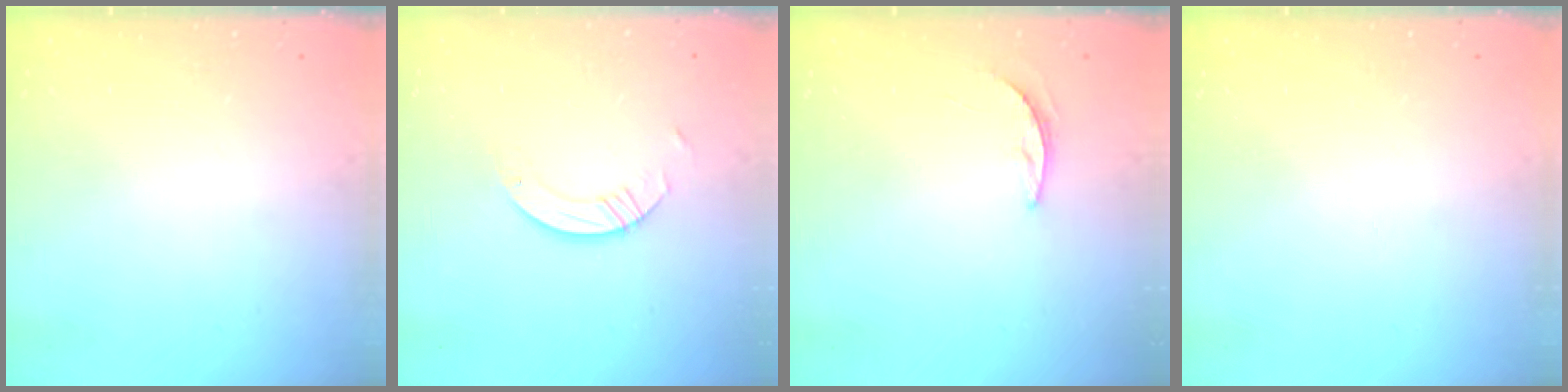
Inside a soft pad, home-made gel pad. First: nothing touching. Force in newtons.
{"total": 3.7, "press": 3.7, "slide": 0.3}
{"total": 4.5, "press": 4.4, "slide": 0.4}
{"total": 0.0}